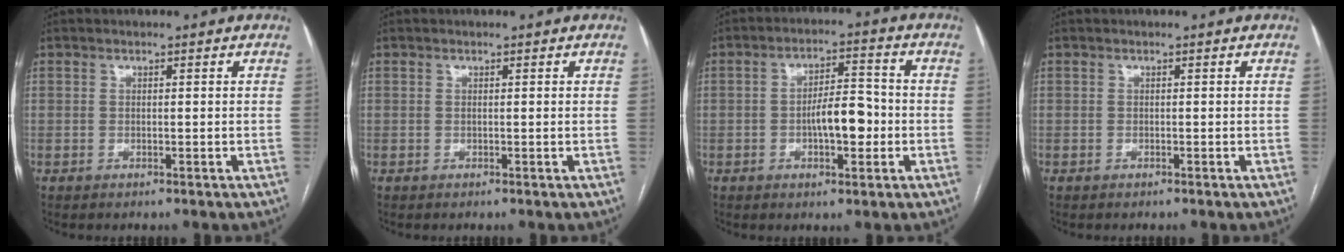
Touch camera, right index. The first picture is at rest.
{"total": 0.0}
{"total": 7.1, "force": [-1.4, 2.5, 6.5], "torque": [-0.111, 0.014, -0.021]}
{"total": 0.0}